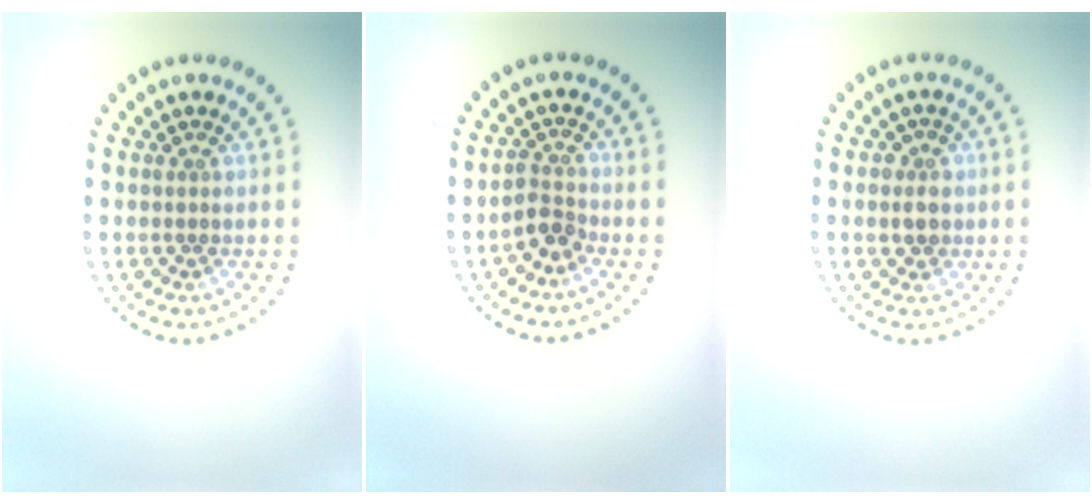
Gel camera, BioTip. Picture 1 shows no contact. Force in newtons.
{"total": 2.3, "press": 1.8, "slide": 1.4}
{"total": 2.0, "press": 1.9, "slide": 0.7}